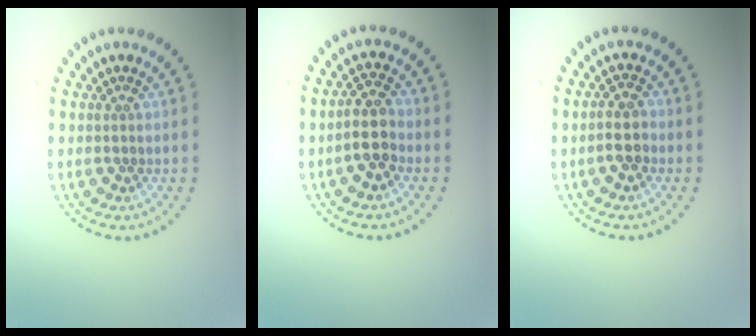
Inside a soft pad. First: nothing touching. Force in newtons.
{"total": 2.9, "press": 2.6, "slide": 1.3}
{"total": 2.3, "press": 2.2, "slide": 0.7}